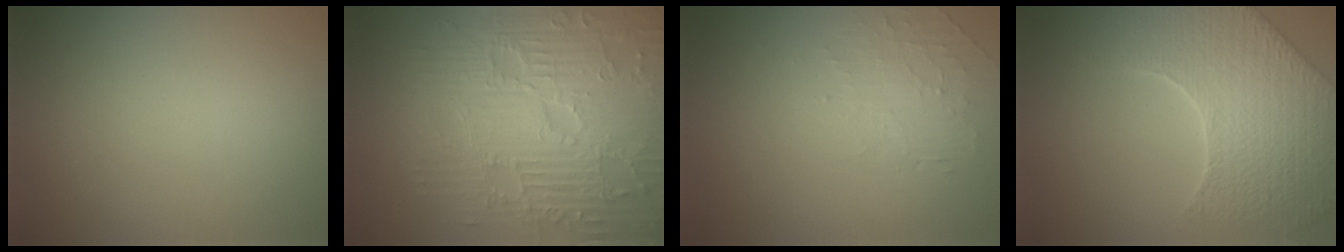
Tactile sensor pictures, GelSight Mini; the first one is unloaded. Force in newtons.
{"total": 9.5, "press": 6.8, "slide": 6.6}
{"total": 1.8, "press": 0.5, "slide": 1.7}
{"total": 8.0, "press": 6.4, "slide": 4.9}